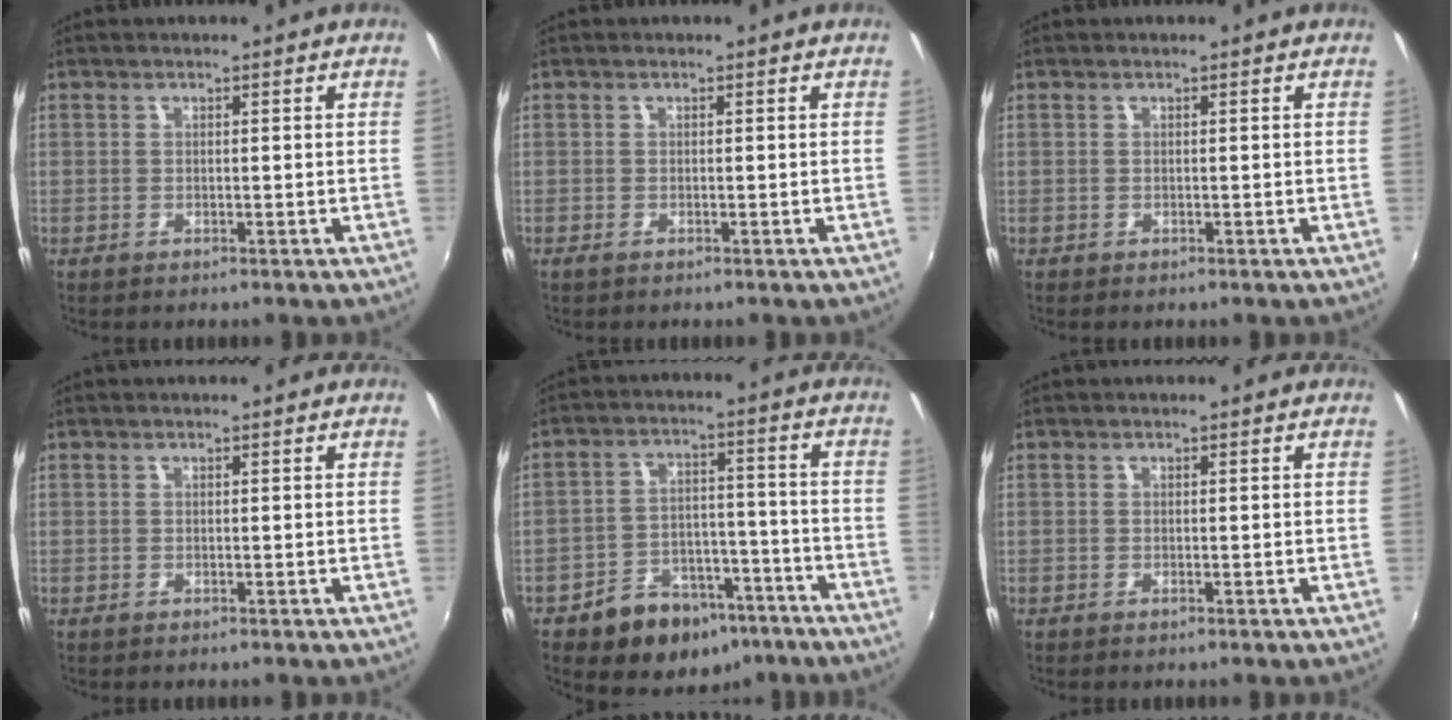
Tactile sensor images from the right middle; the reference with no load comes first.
{"total": 0.6, "force": [-0.5, 0.2, 0.4], "torque": [-0.008, -0.002, -0.010]}
{"total": 0.0}
{"total": 0.0}
{"total": 13.4, "force": [-8.9, 8.5, 5.3], "torque": [-0.104, 0.025, -0.109]}
{"total": 0.0}